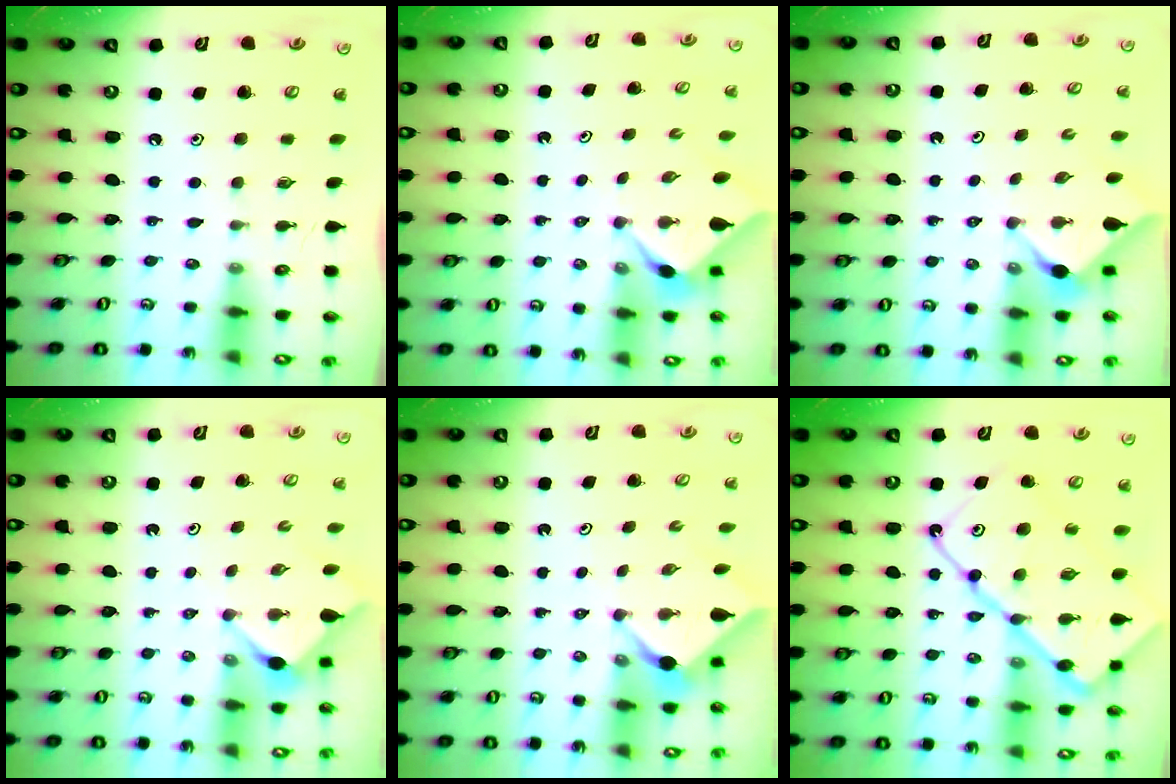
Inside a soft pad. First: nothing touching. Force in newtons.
{"total": 2.4, "press": 2.4, "slide": 0.3}
{"total": 2.8, "press": 2.8, "slide": 0.5}
{"total": 2.7, "press": 2.7, "slide": 0.3}
{"total": 2.5, "press": 2.5, "slide": 0.3}
{"total": 21.4, "press": 21.3, "slide": 2.3}